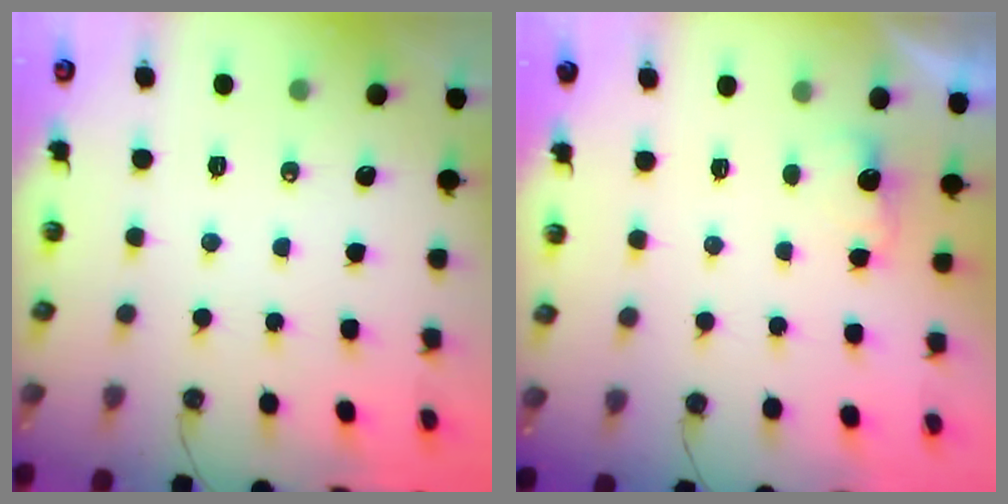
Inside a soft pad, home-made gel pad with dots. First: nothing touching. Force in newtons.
{"total": 2.5, "press": 2.3, "slide": 0.9}